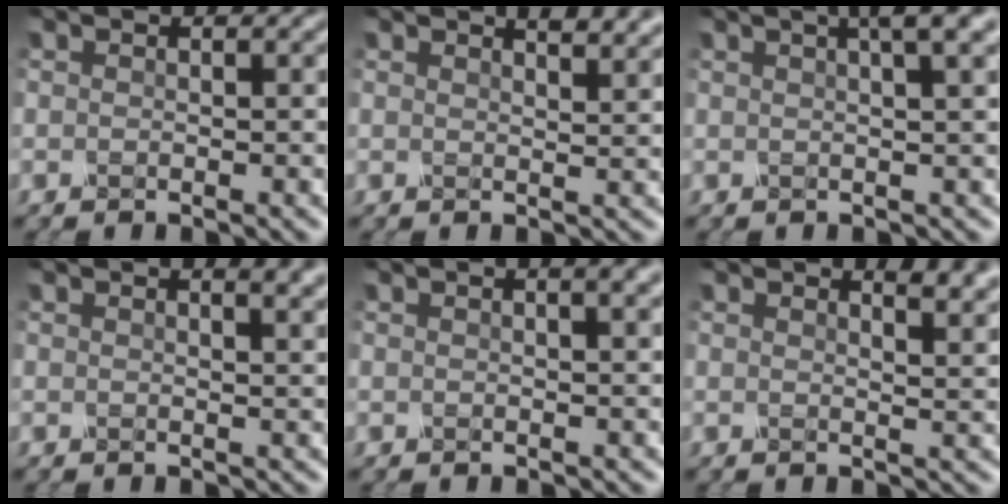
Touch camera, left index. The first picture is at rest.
{"total": 3.5, "force": [2.8, 1.1, 1.9], "torque": [-0.011, 0.015, 0.017]}
{"total": 4.4, "force": [2.4, 1.1, 3.5], "torque": [-0.029, 0.017, 0.014]}
{"total": 3.8, "force": [2.4, 1.5, 2.5], "torque": [-0.011, 0.019, 0.011]}
{"total": 3.8, "force": [2.1, 1.5, 2.9], "torque": [-0.020, 0.016, 0.006]}
{"total": 4.3, "force": [3.2, 1.5, 2.5], "torque": [-0.016, 0.018, 0.023]}